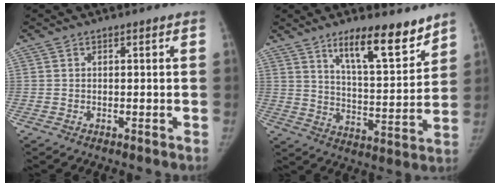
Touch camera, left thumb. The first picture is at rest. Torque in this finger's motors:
{"motor_torque": [0.17, 0.07, 0.99, -0.82, 0.07]}